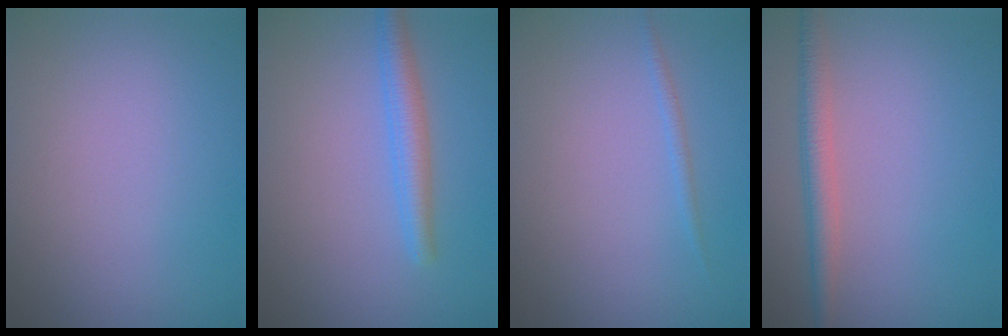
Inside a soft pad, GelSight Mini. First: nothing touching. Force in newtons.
{"total": 2.7, "press": 2.7, "slide": 0.1}
{"total": 0.7, "press": 0.7, "slide": 0.1}
{"total": 2.6, "press": 2.6, "slide": 0.1}